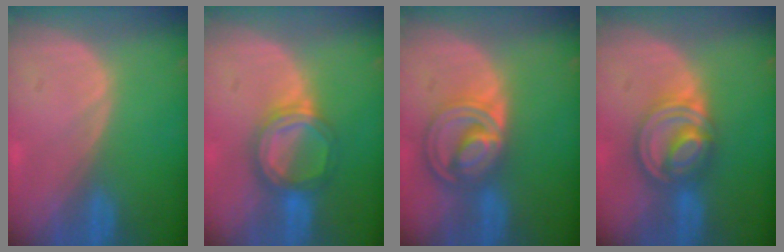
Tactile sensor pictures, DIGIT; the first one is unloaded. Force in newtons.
{"total": 6.4, "press": 5.7, "slide": 3.0}
{"total": 8.7, "press": 7.3, "slide": 4.7}
{"total": 8.1, "press": 6.9, "slide": 4.2}